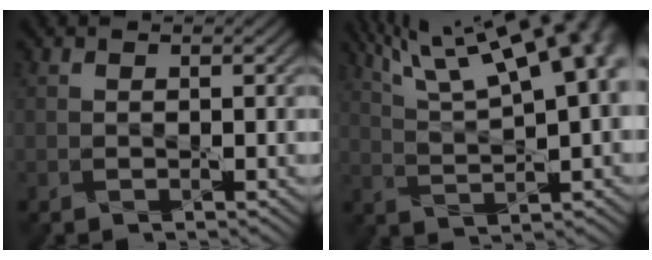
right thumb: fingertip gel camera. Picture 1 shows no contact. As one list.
[{"total": 20.2, "force": [10.0, 7.5, 15.8], "torque": [-0.255, 0.065, 0.157]}]